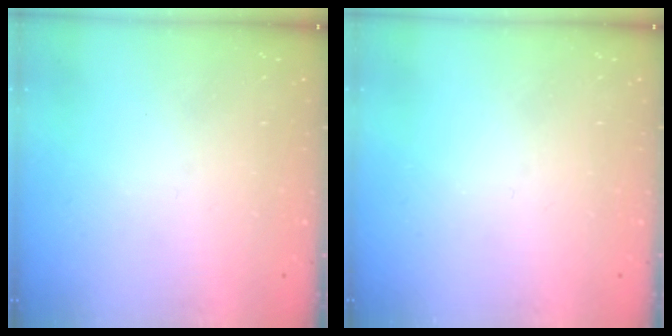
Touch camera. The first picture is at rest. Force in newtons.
{"total": 0.0}